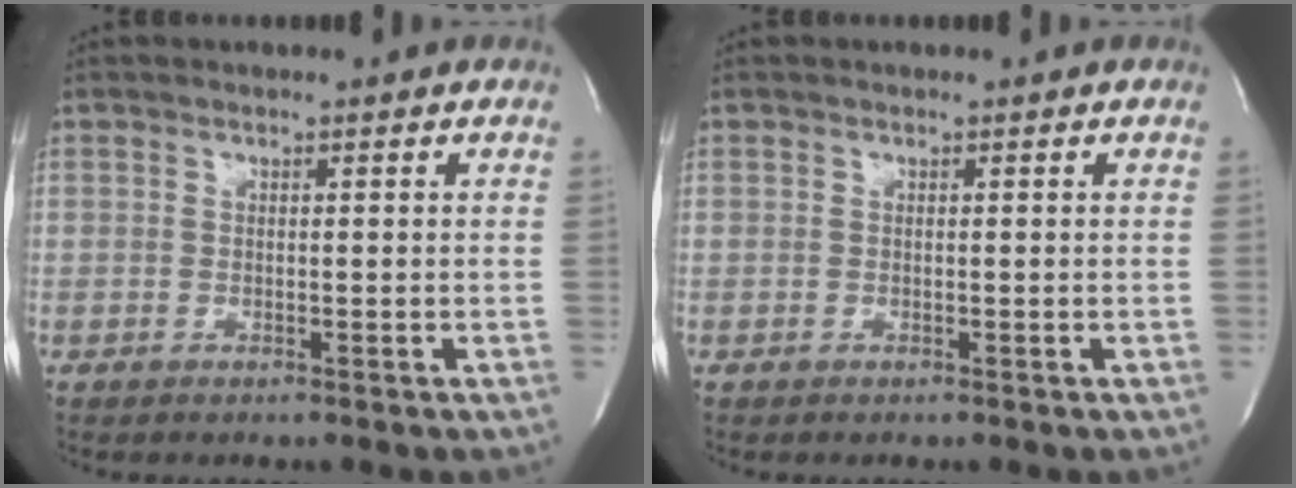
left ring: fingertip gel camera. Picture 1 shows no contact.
{"total": 0.0}